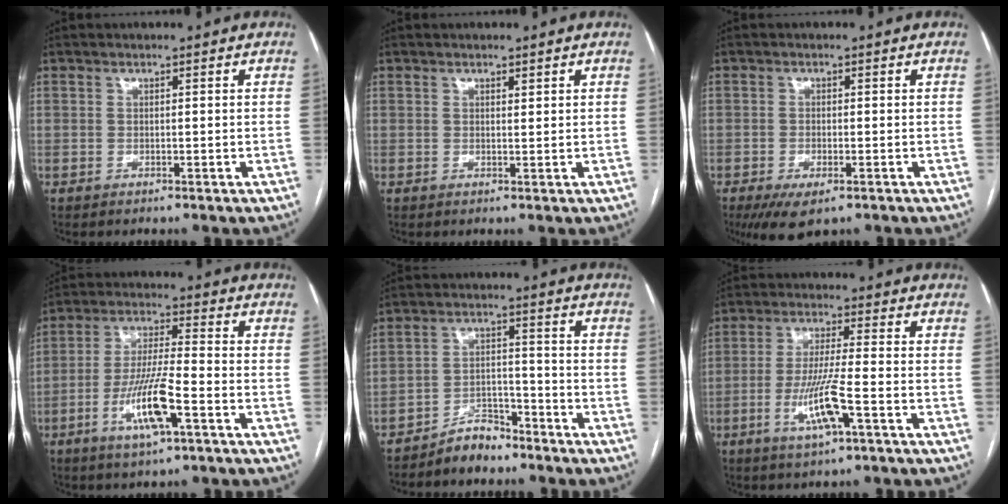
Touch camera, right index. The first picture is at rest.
{"total": 0.7, "force": [0.5, 0.2, 0.4], "torque": [-0.009, -0.003, 0.007]}
{"total": 5.3, "force": [-3.1, 2.0, 3.8], "torque": [-0.066, -0.010, -0.044]}
{"total": 10.5, "force": [-4.3, 1.2, 9.5], "torque": [-0.187, -0.007, -0.078]}
{"total": 5.4, "force": [-4.7, 2.2, 1.3], "torque": [-0.019, 0.007, -0.083]}
{"total": 8.5, "force": [-3.1, 0.3, 7.9], "torque": [-0.158, -0.009, -0.058]}